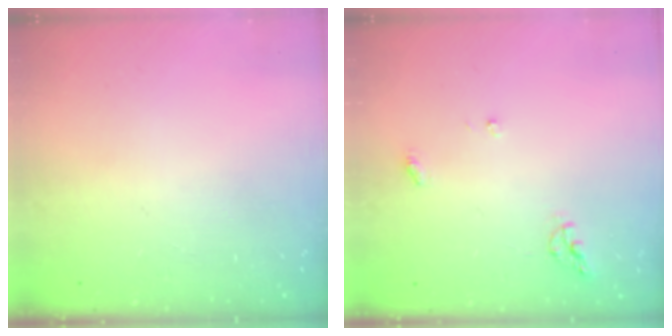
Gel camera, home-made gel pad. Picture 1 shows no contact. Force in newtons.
{"total": 5.9, "press": 5.9, "slide": 0.6}